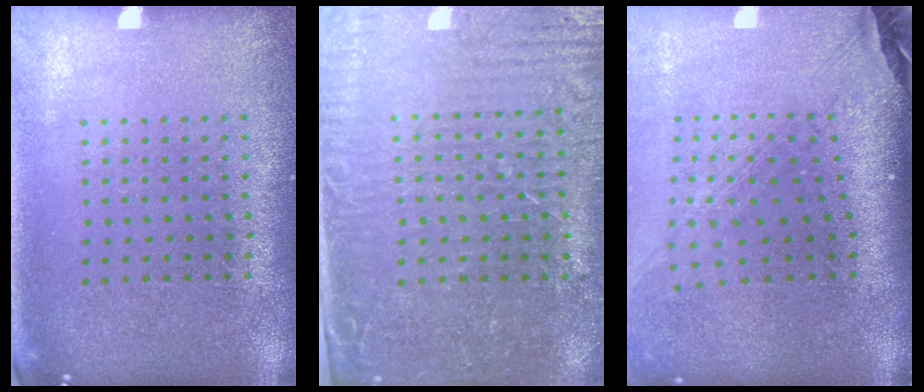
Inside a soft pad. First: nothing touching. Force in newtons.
{"total": 3.5, "press": 3.3, "slide": 1.3}
{"total": 2.7, "press": 1.9, "slide": 1.9}